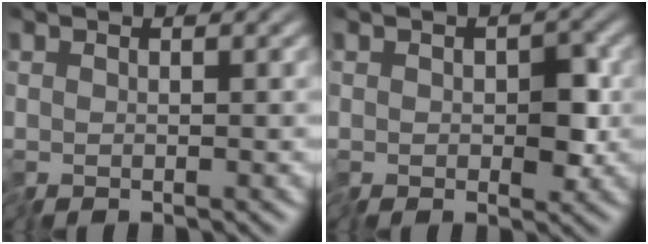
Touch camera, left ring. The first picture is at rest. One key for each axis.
{"total": 3.2, "fx": -0.4, "fy": 1.9, "fz": 2.5, "tx": -0.041, "ty": 0.001, "tz": -0.008}